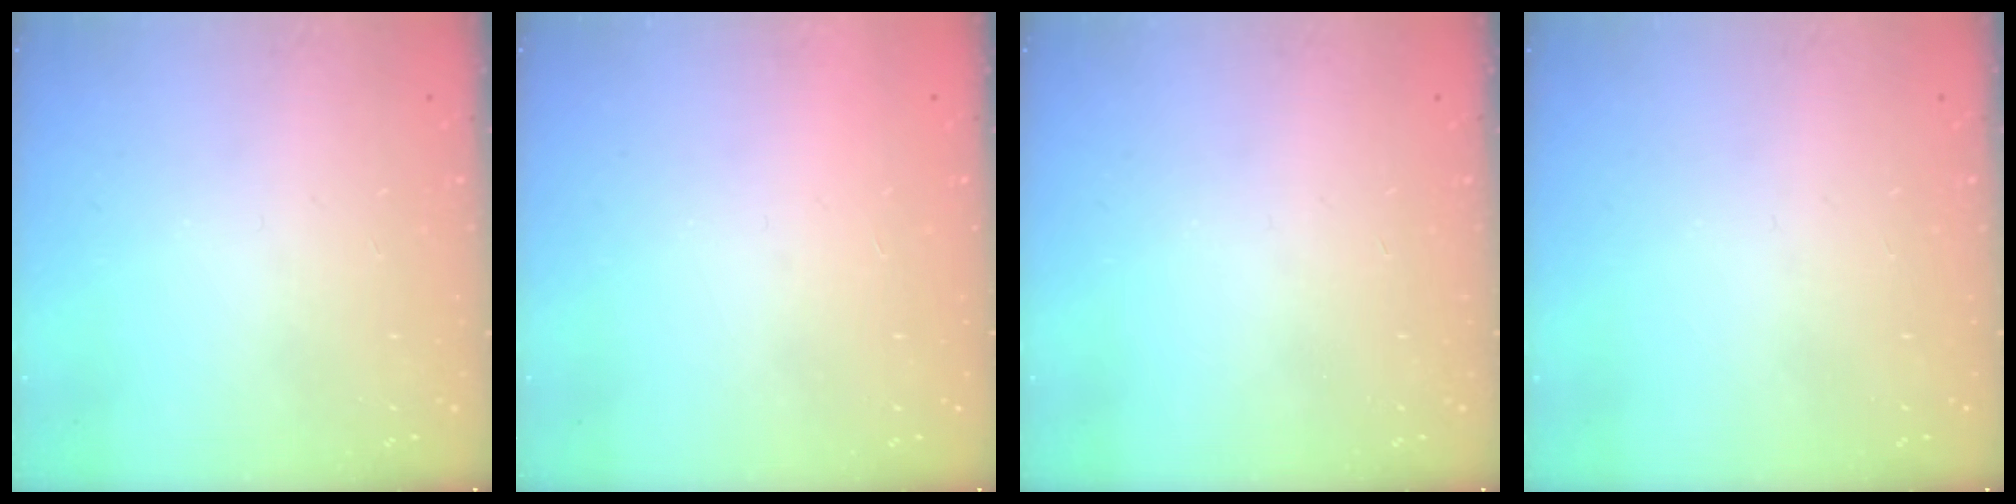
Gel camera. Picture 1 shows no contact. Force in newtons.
{"total": 1.5, "press": 1.5, "slide": 0.1}
{"total": 0.0}
{"total": 0.0}